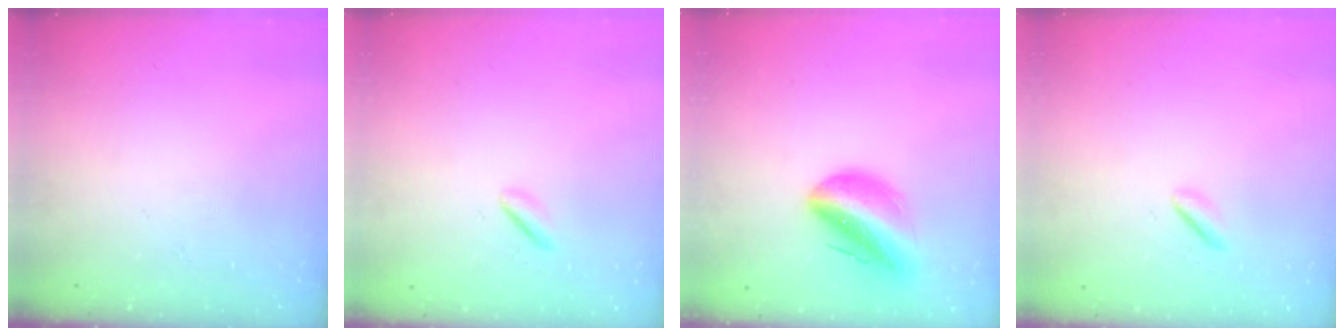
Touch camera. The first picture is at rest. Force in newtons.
{"total": 1.5, "press": 1.3, "slide": 0.7}
{"total": 13.4, "press": 12.9, "slide": 3.6}
{"total": 1.5, "press": 1.3, "slide": 0.7}